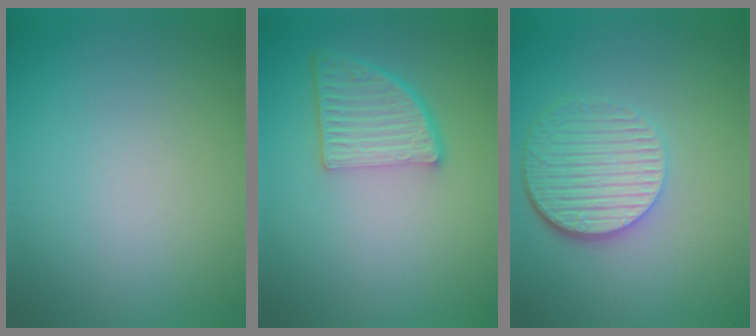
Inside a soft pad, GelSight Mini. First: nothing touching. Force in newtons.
{"total": 5.0, "press": 3.7, "slide": 3.4}
{"total": 5.6, "press": 4.1, "slide": 3.8}